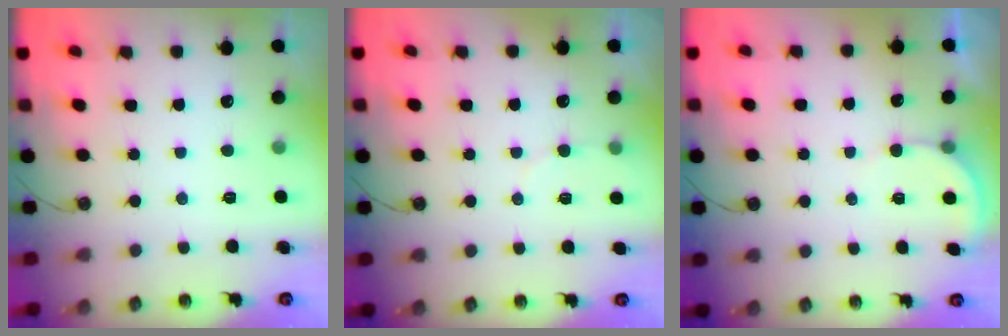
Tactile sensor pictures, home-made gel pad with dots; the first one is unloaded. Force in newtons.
{"total": 4.1, "press": 3.8, "slide": 1.5}
{"total": 2.7, "press": 2.7, "slide": 0.1}